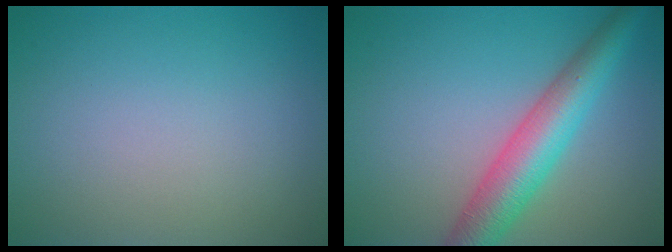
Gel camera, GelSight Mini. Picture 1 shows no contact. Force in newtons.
{"total": 6.2, "press": 6.2, "slide": 0.1}